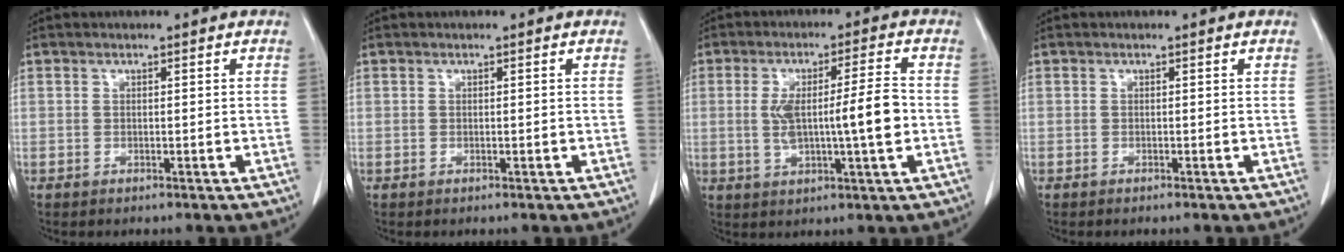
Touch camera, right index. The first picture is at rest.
{"total": 0.0}
{"total": 9.7, "force": [-0.5, 0.7, 9.6], "torque": [-0.168, 0.009, -0.008]}
{"total": 0.0}